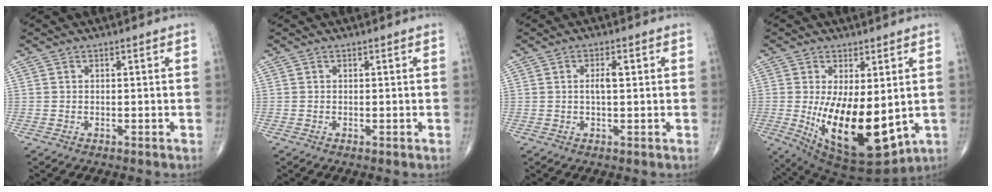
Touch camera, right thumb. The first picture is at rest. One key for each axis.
{"total": 0.0}
{"total": 2.8, "fx": 0.6, "fy": 0.9, "fz": 2.6, "tx": -0.047, "ty": 0.004, "tz": 0.009}
{"total": 17.0, "fx": -1.6, "fy": 7.7, "fz": 15.1, "tx": -0.249, "ty": -0.034, "tz": 0.002}